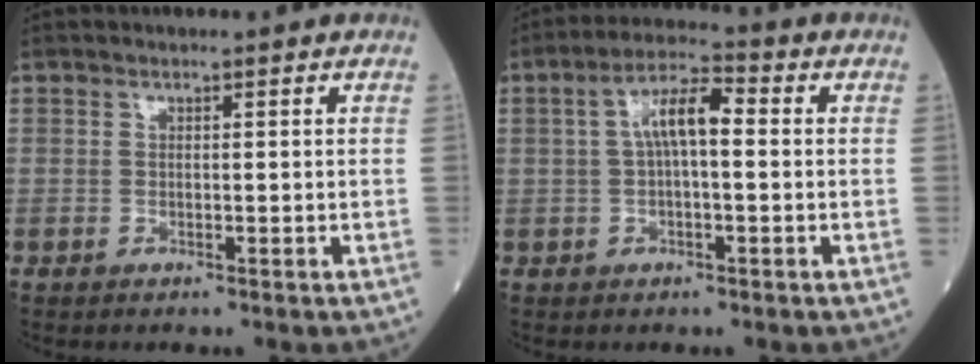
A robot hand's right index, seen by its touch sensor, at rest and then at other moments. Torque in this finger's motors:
{"motor_torque": [0.19, 0.09, 0.16, 0.08]}